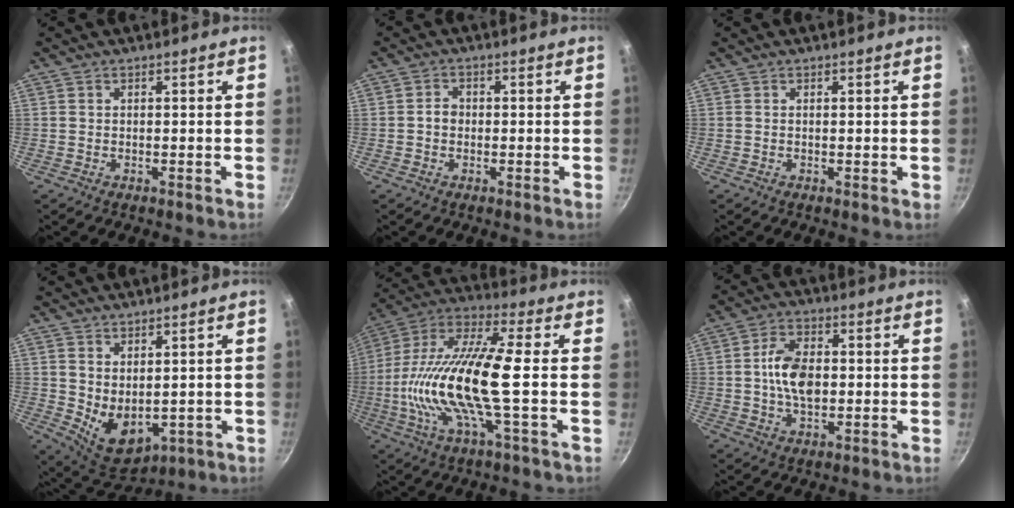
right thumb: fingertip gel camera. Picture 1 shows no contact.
{"total": 1.3, "force": [-0.3, 1.1, 0.6], "torque": [-0.009, 0.006, -0.007]}
{"total": 0.6, "force": [0.1, 0.0, 0.6], "torque": [-0.008, -0.002, 0.001]}
{"total": 8.5, "force": [0.8, 5.5, 6.4], "torque": [-0.081, -0.028, 0.039]}
{"total": 19.6, "force": [-2.3, 4.1, 19.0], "torque": [-0.375, 0.026, -0.058]}
{"total": 9.0, "force": [0.1, 5.4, 7.2], "torque": [-0.119, 0.009, -0.004]}